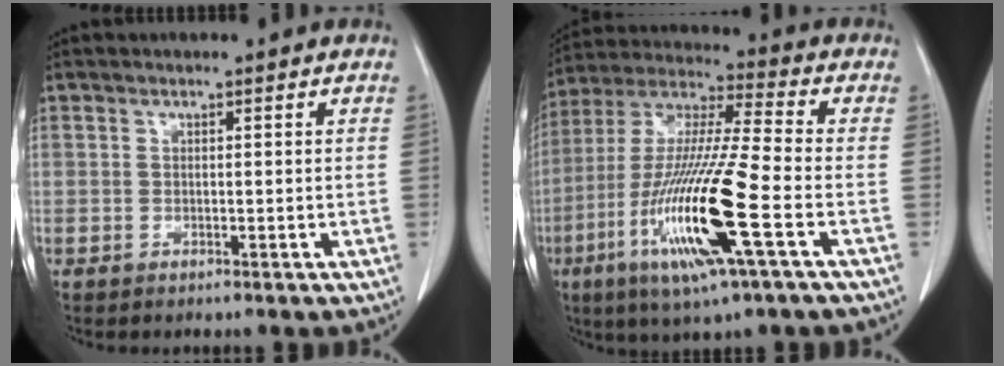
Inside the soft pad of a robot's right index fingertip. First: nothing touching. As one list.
[{"total": 18.8, "force": [-6.4, 0.6, 17.7], "torque": [-0.372, -0.026, -0.124]}]